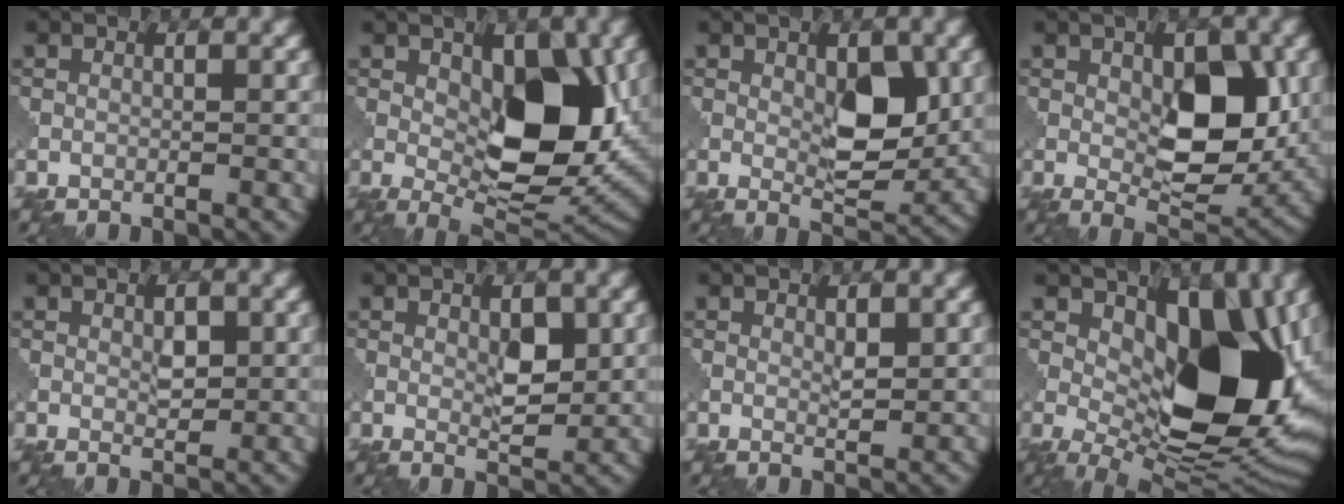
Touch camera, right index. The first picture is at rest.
{"total": 10.8, "force": [1.1, 5.2, 9.4], "torque": [-0.131, -0.004, 0.026]}
{"total": 5.1, "force": [1.1, 2.4, 4.4], "torque": [-0.066, -0.009, 0.023]}
{"total": 7.8, "force": [1.0, 3.8, 6.7], "torque": [-0.097, -0.008, 0.028]}
{"total": 1.3, "force": [0.7, 0.8, 0.8], "torque": [-0.013, -0.002, 0.016]}
{"total": 2.4, "force": [0.9, 1.2, 2.0], "torque": [-0.032, -0.007, 0.020]}
{"total": 1.0, "force": [0.8, 0.2, 0.5], "torque": [-0.013, -0.005, 0.017]}
{"total": 14.5, "force": [2.1, 7.4, 12.3], "torque": [-0.148, -0.012, 0.040]}